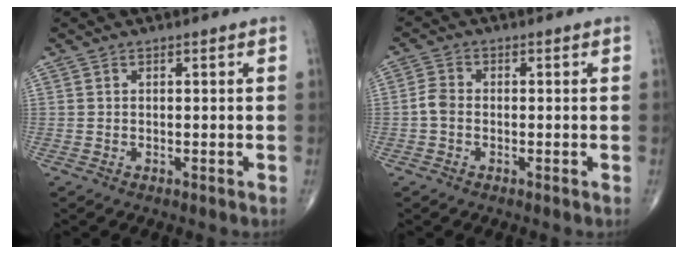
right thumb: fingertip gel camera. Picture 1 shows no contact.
{"total": 2.7, "force": [-0.7, 2.0, 1.8], "torque": [-0.034, 0.007, -0.021]}